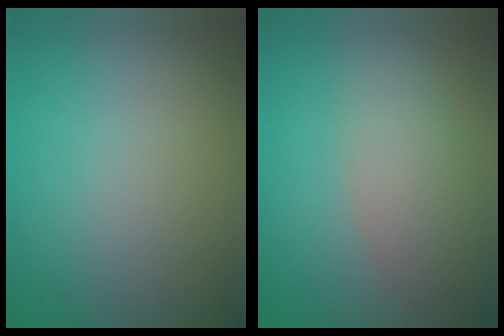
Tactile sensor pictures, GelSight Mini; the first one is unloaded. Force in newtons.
{"total": 4.4, "press": 4.4, "slide": 0.1}